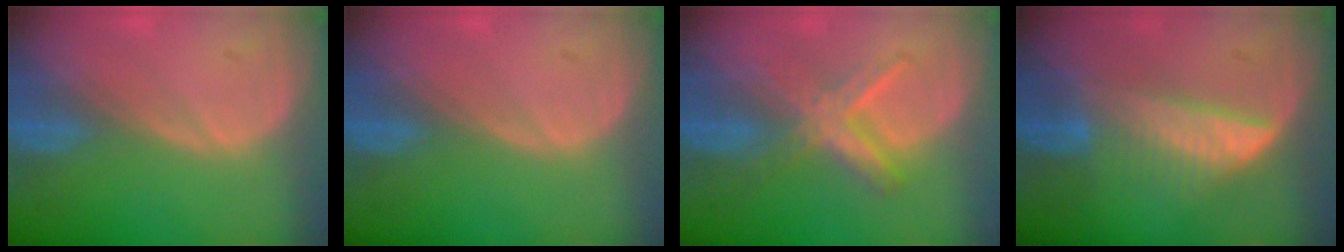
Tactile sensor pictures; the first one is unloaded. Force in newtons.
{"total": 0.0}
{"total": 5.4, "press": 5.4, "slide": 0.7}
{"total": 6.3, "press": 6.2, "slide": 1.0}